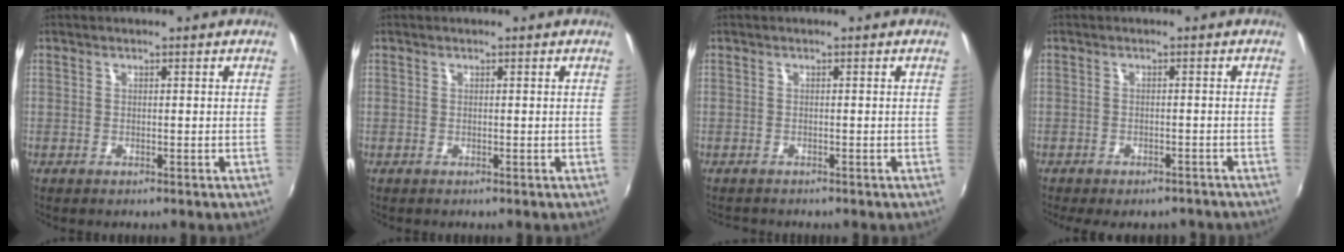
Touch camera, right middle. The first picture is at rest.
{"total": 0.0}
{"total": 1.2, "force": [-1.2, 0.2, 0.1], "torque": [-0.007, -0.004, -0.018]}
{"total": 8.0, "force": [-6.6, 2.8, 3.5], "torque": [-0.076, -0.021, -0.086]}